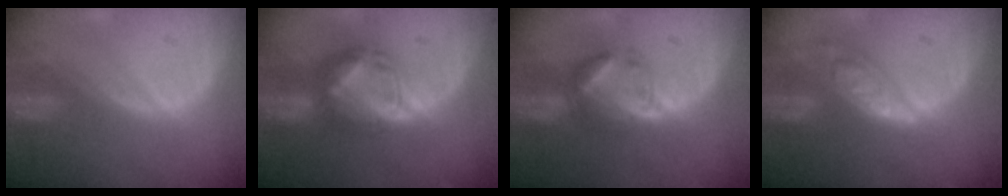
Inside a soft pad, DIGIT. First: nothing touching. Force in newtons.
{"total": 7.9, "press": 6.7, "slide": 4.2}
{"total": 5.8, "press": 5.5, "slide": 1.9}
{"total": 6.2, "press": 5.4, "slide": 3.0}